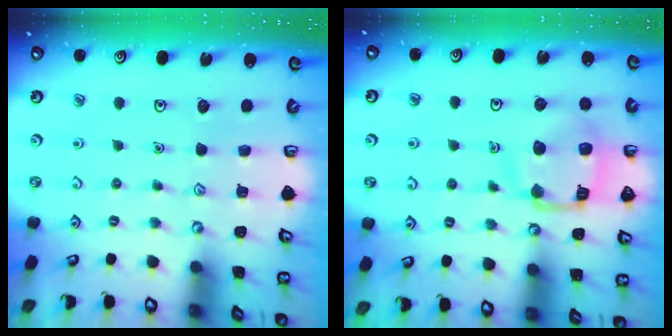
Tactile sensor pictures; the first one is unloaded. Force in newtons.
{"total": 14.2, "press": 14.2, "slide": 1.5}